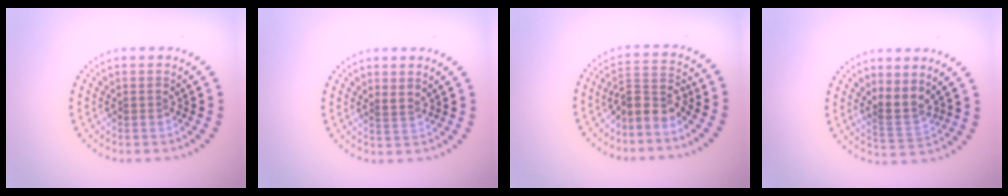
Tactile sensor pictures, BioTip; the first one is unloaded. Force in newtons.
{"total": 0.6, "press": 0.3, "slide": 0.5}
{"total": 2.9, "press": 2.3, "slide": 1.7}
{"total": 2.6, "press": 2.0, "slide": 1.6}